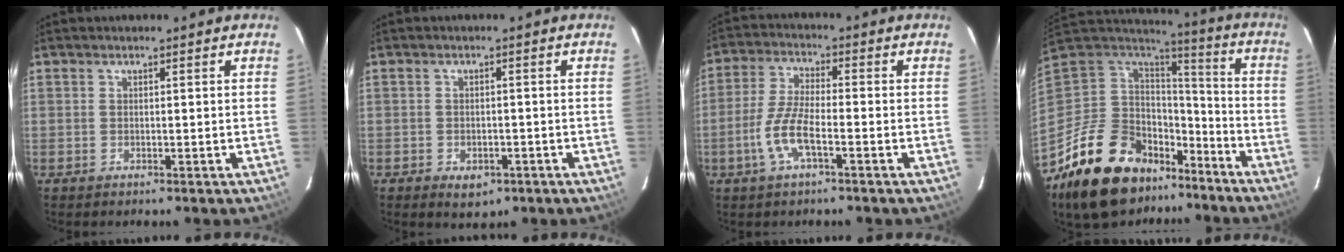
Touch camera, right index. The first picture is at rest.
{"total": 4.4, "force": [-2.4, 3.0, 2.2], "torque": [-0.045, -0.002, -0.024]}
{"total": 7.8, "force": [-3.3, 2.1, 6.7], "torque": [-0.149, 0.000, -0.066]}
{"total": 22.3, "force": [-14.9, 12.5, 10.8], "torque": [-0.231, 0.010, -0.230]}